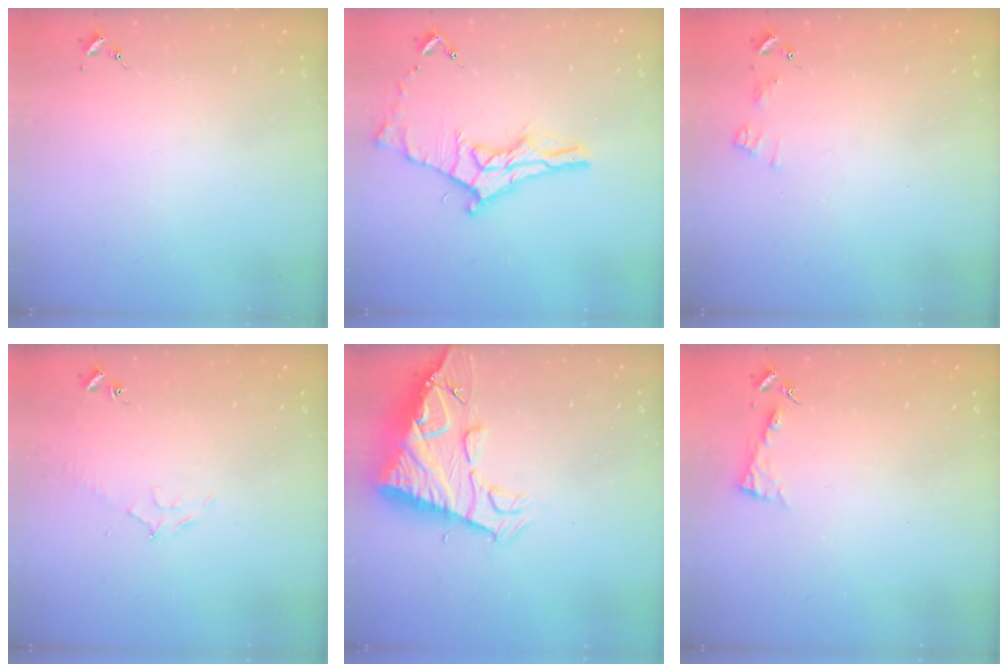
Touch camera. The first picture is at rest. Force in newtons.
{"total": 13.4, "press": 13.4, "slide": 0.6}
{"total": 5.2, "press": 5.2, "slide": 0.7}
{"total": 6.6, "press": 6.6, "slide": 0.8}
{"total": 15.0, "press": 14.9, "slide": 1.4}
{"total": 3.9, "press": 3.9, "slide": 0.4}